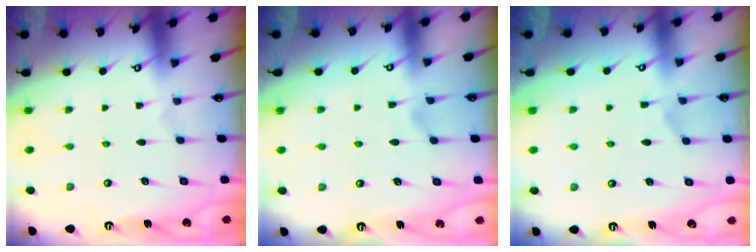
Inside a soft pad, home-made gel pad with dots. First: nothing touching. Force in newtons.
{"total": 1.0, "press": 0.0, "slide": 1.0}
{"total": 1.4, "press": 0.2, "slide": 1.4}